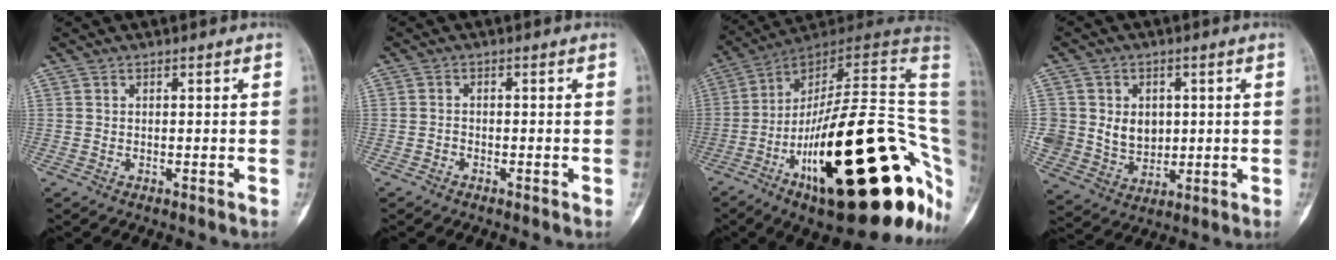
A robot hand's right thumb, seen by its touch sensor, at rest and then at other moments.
{"total": 0.9, "force": [-0.7, 0.5, 0.2], "torque": [0.000, 0.003, -0.019]}
{"total": 36.9, "force": [-9.2, 11.6, 33.8], "torque": [-0.403, 0.059, -0.141]}
{"total": 9.5, "force": [1.2, 8.1, 4.8], "torque": [-0.045, -0.008, 0.038]}